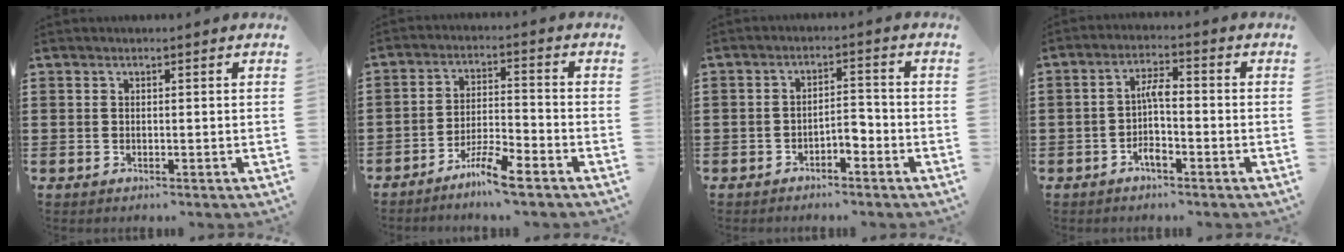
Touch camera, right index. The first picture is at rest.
{"total": 6.1, "force": [-5.0, 0.3, 3.4], "torque": [-0.070, -0.001, -0.096]}
{"total": 2.8, "force": [-2.2, 1.0, 1.6], "torque": [-0.032, 0.006, -0.044]}
{"total": 4.5, "force": [-1.3, 1.4, 4.0], "torque": [-0.079, 0.005, -0.027]}